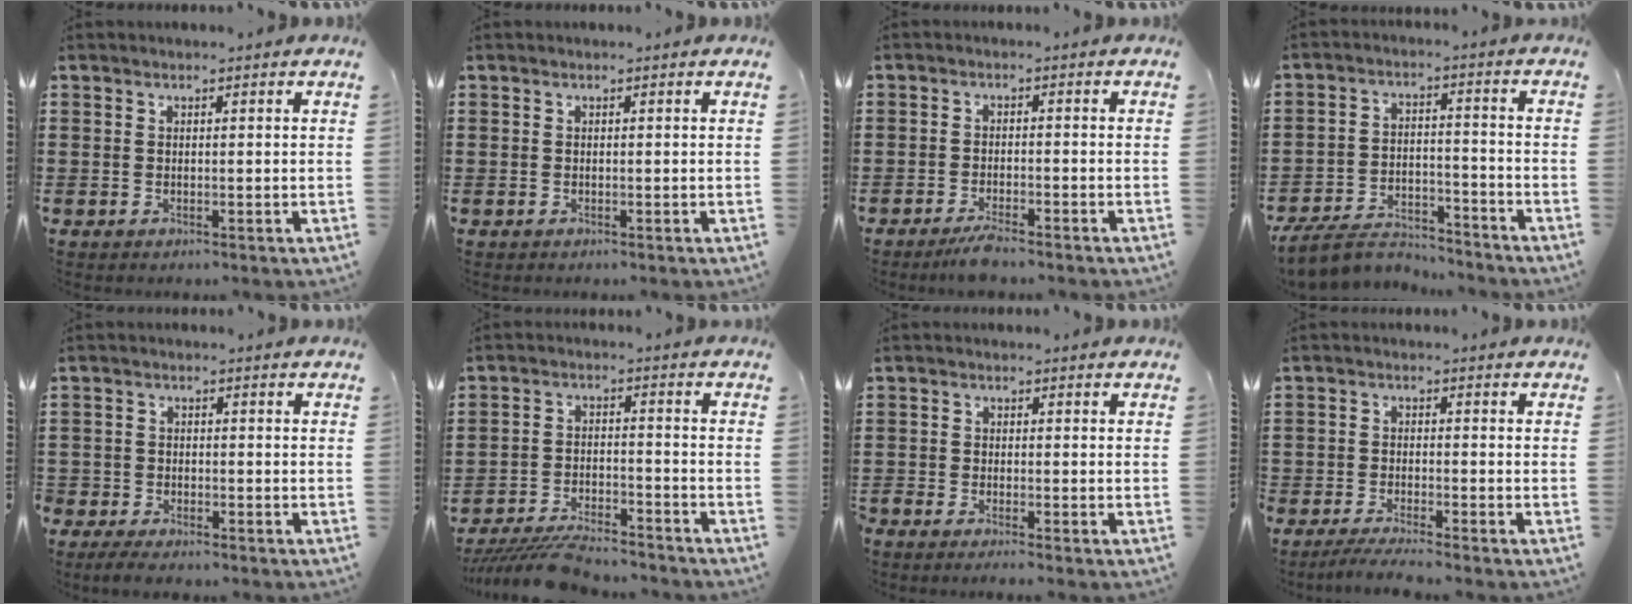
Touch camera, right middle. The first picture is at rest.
{"total": 0.0}
{"total": 2.8, "force": [-2.4, 0.2, 1.4], "torque": [-0.032, 0.001, -0.048]}
{"total": 6.8, "force": [-6.2, 1.6, 2.1], "torque": [-0.046, 0.011, -0.122]}
{"total": 2.7, "force": [-2.6, 0.7, 0.2], "torque": [-0.016, 0.002, -0.060]}
{"total": 6.3, "force": [-6.1, 0.6, 1.7], "torque": [-0.035, 0.004, -0.117]}
{"total": 1.6, "force": [-1.5, 0.0, 0.3], "torque": [-0.015, -0.001, -0.032]}
{"total": 3.6, "force": [-3.5, 0.1, 0.9], "torque": [-0.024, -0.003, -0.073]}